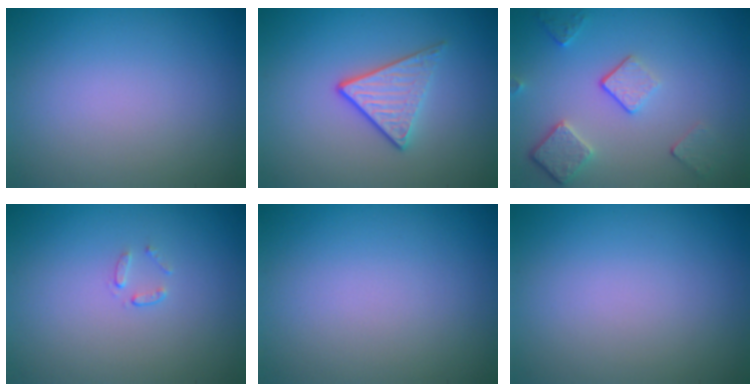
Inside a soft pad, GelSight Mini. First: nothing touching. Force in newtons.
{"total": 3.2, "press": 2.7, "slide": 1.8}
{"total": 3.5, "press": 2.7, "slide": 2.2}
{"total": 0.7, "press": 0.4, "slide": 0.6}
{"total": 0.0}
{"total": 0.0}